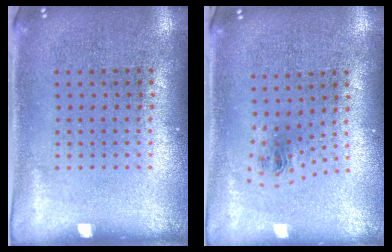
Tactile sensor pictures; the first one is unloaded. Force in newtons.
{"total": 0.9, "press": 0.4, "slide": 0.9}